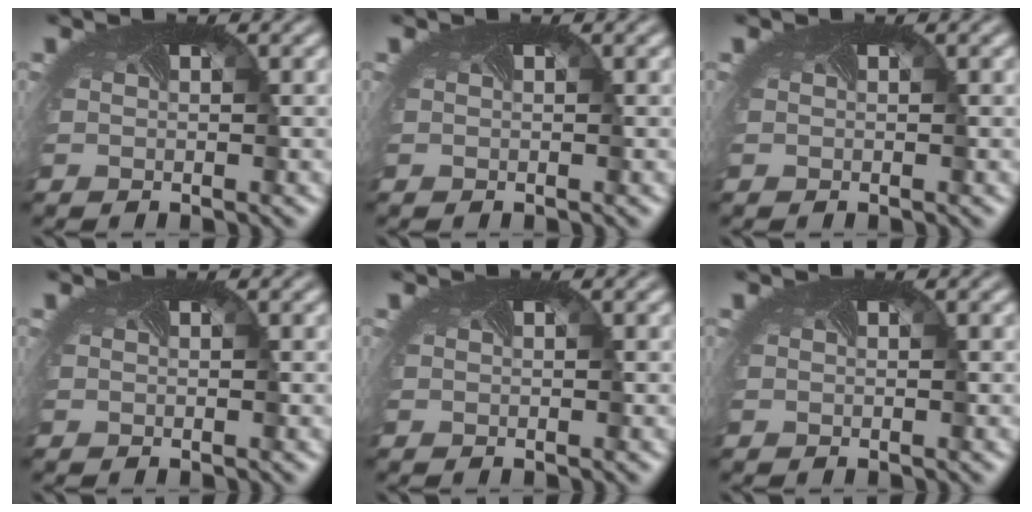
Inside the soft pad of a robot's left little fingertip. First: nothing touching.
{"total": 0.0}
{"total": 0.0}
{"total": 0.0}
{"total": 0.0}
{"total": 0.0}